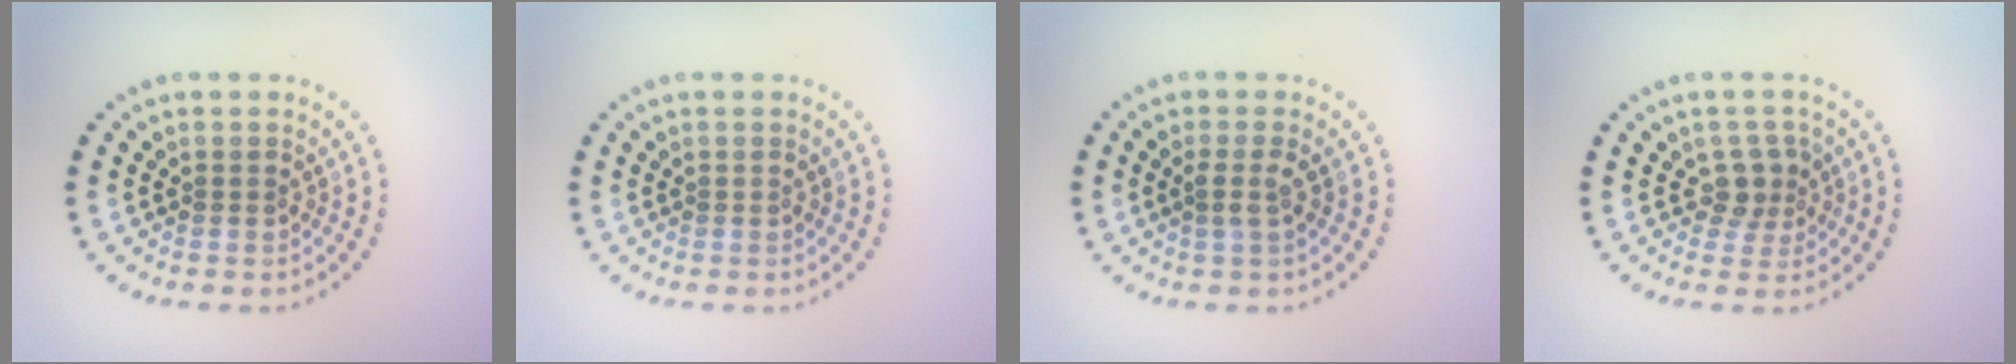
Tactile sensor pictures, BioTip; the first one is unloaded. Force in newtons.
{"total": 0.0}
{"total": 1.3, "press": 1.1, "slide": 0.8}
{"total": 2.3, "press": 1.8, "slide": 1.3}